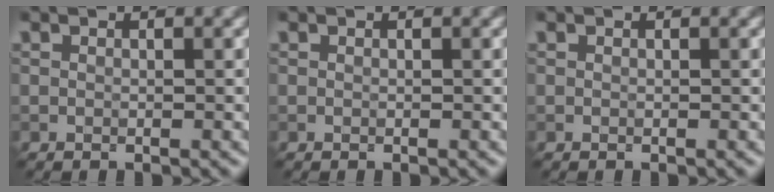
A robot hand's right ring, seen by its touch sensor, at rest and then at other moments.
{"total": 0.0}
{"total": 0.0}